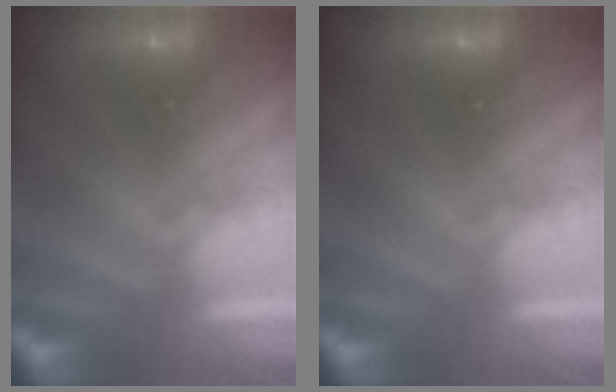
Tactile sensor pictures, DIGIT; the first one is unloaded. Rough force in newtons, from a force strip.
{"total": 0.0}